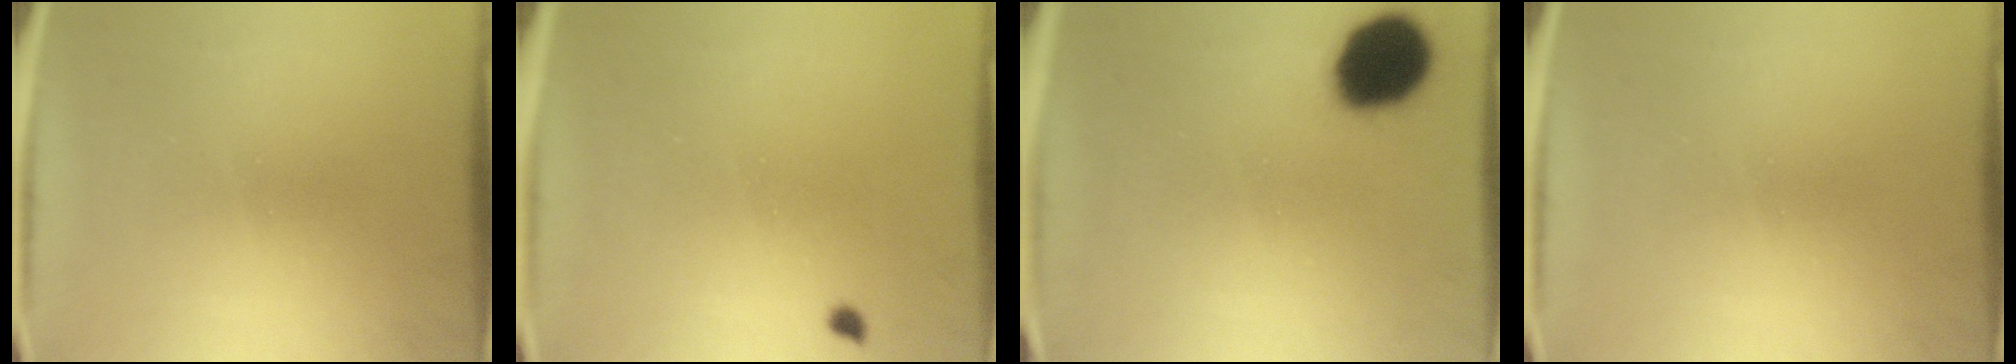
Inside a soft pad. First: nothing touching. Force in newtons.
{"total": 0.7}
{"total": 14.8}
{"total": 0.0}